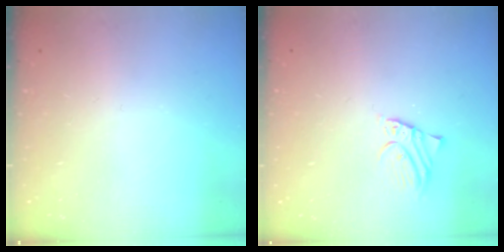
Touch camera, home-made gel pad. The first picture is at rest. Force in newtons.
{"total": 2.6, "press": 2.6, "slide": 0.0}